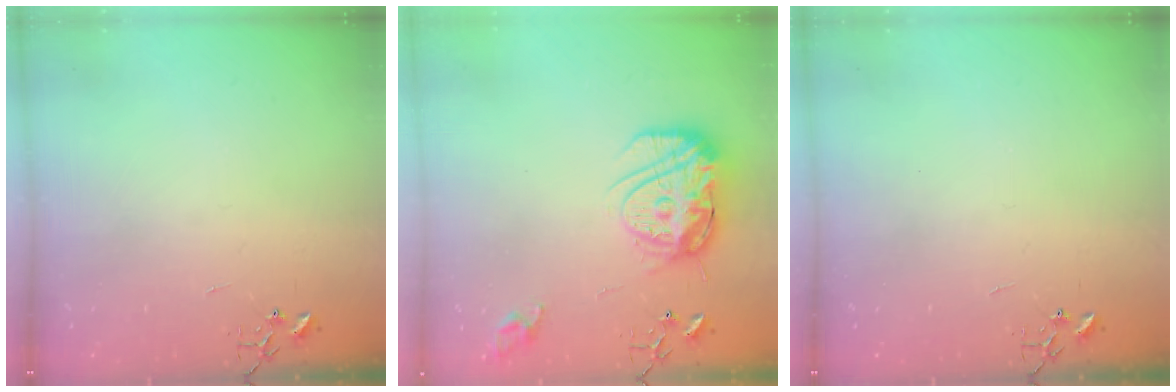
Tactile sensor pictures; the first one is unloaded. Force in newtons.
{"total": 17.6, "press": 17.5, "slide": 1.6}
{"total": 0.0}